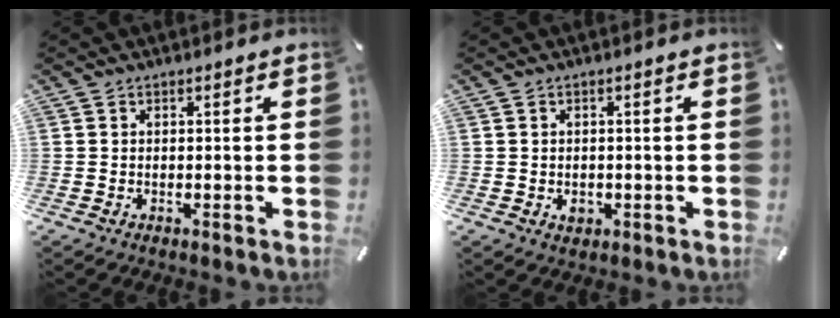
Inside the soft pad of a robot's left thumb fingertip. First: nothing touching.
{"total": 2.0, "force": [-0.6, 1.7, 1.0], "torque": [-0.018, 0.003, -0.010]}